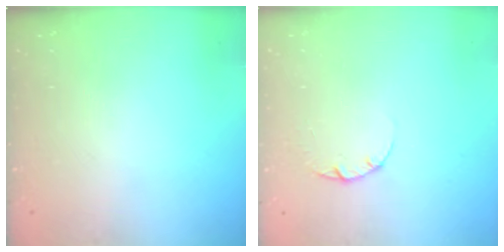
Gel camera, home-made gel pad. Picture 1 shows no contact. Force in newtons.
{"total": 2.2, "press": 2.2, "slide": 0.3}